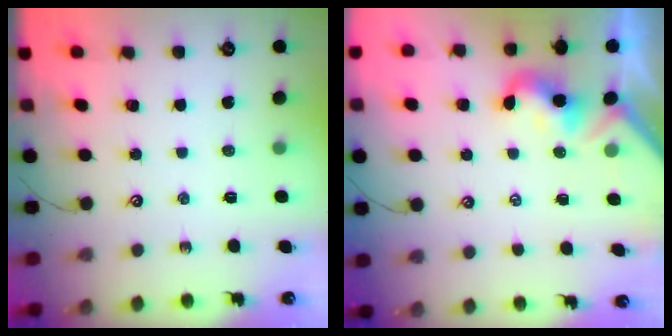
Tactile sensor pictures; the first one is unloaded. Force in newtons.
{"total": 0.9, "press": 0.7, "slide": 0.6}